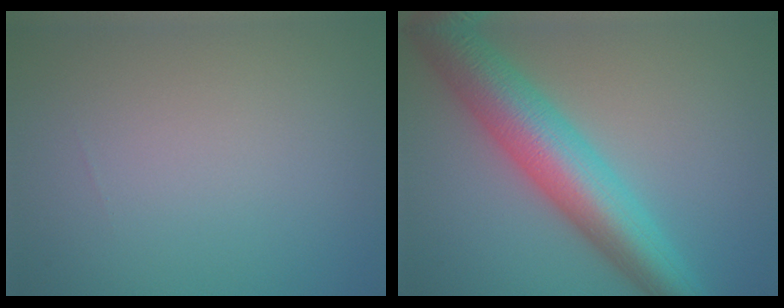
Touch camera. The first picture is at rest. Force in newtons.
{"total": 9.3, "press": 9.3, "slide": 0.1}